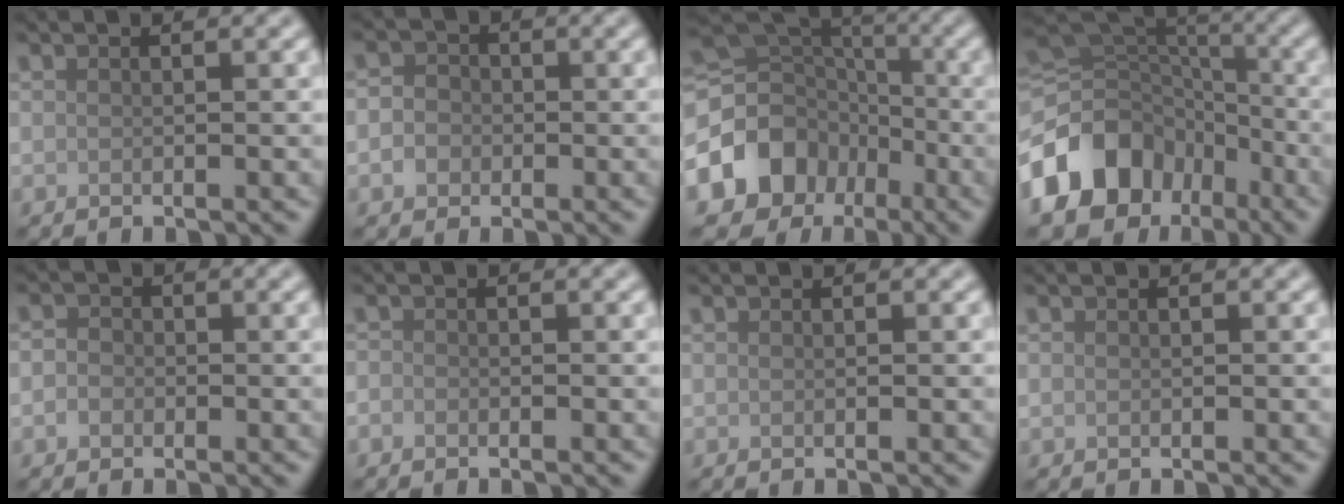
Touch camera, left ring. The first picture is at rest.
{"total": 2.2, "force": [-0.6, 2.0, 0.8], "torque": [0.001, 0.001, -0.018]}
{"total": 10.5, "force": [-4.5, 8.5, 4.1], "torque": [-0.091, 0.000, -0.086]}
{"total": 12.4, "force": [-5.7, 9.5, 5.5], "torque": [-0.126, 0.004, -0.108]}
{"total": 1.5, "force": [-0.6, 1.3, 0.5], "torque": [-0.008, 0.002, -0.016]}
{"total": 0.7, "force": [-0.5, 0.4, 0.1], "torque": [0.000, -0.002, -0.011]}
{"total": 0.0}
{"total": 0.0}